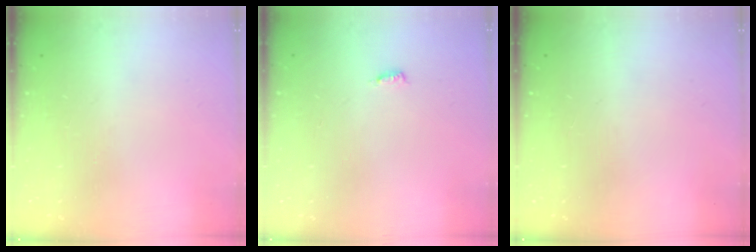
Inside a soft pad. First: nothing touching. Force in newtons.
{"total": 3.1, "press": 3.1, "slide": 0.2}
{"total": 0.0}